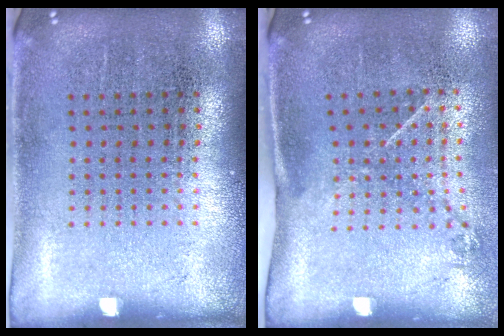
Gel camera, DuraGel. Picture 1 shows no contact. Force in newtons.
{"total": 1.4, "press": 0.9, "slide": 1.0}